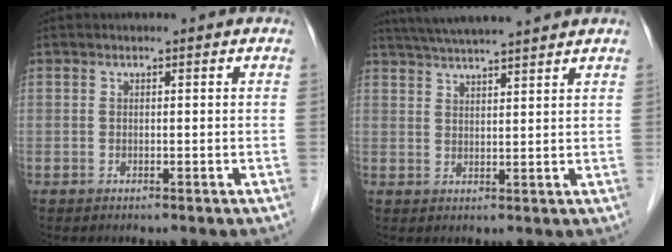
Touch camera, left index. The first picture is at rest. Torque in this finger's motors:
{"motor_torque": [0.17, -0.62, 0.32, 0.06]}